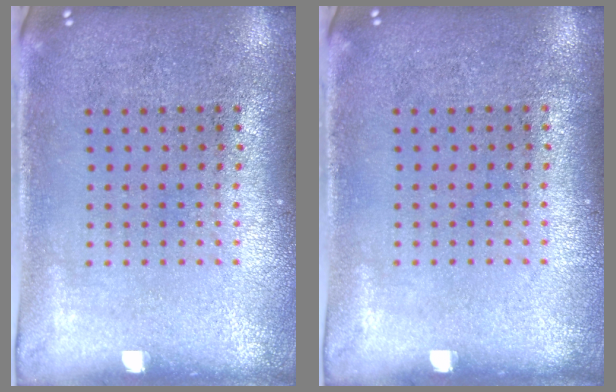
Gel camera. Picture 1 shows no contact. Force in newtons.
{"total": 0.0}